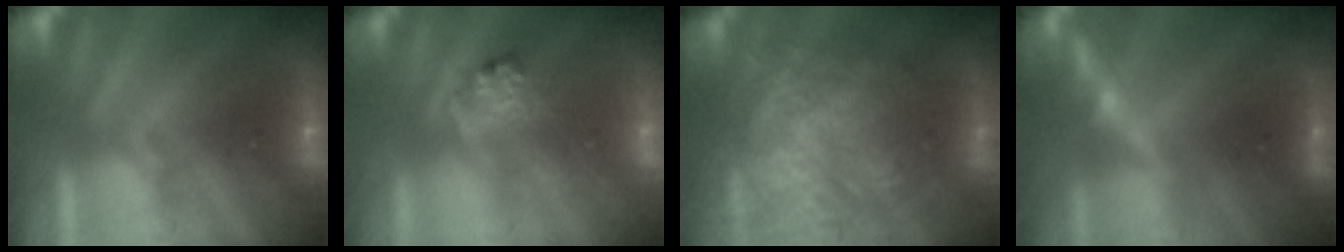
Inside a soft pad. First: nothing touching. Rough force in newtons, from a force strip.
{"total": 2.3}
{"total": 10.4}
{"total": 2.0}